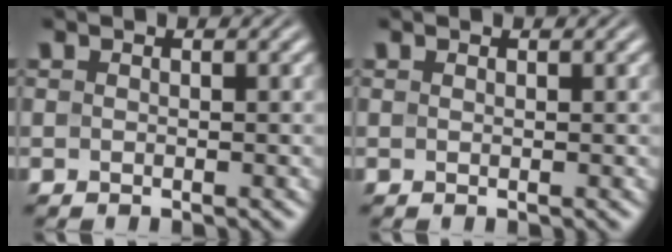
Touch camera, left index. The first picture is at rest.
{"total": 0.0}